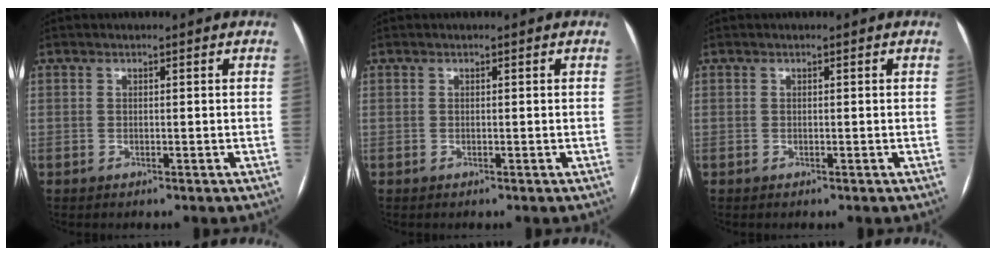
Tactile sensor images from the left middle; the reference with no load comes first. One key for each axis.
{"total": 0.0}
{"total": 0.0}